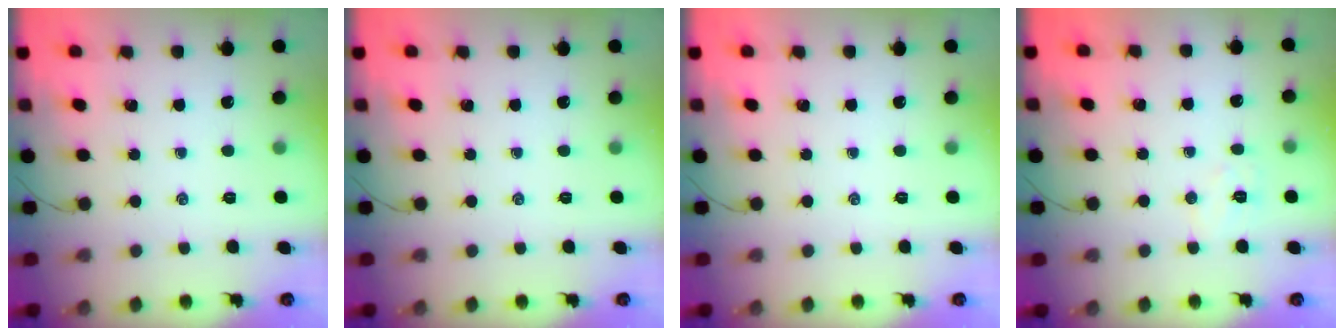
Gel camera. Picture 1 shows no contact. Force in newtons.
{"total": 0.0}
{"total": 0.0}
{"total": 4.9, "press": 4.7, "slide": 1.0}